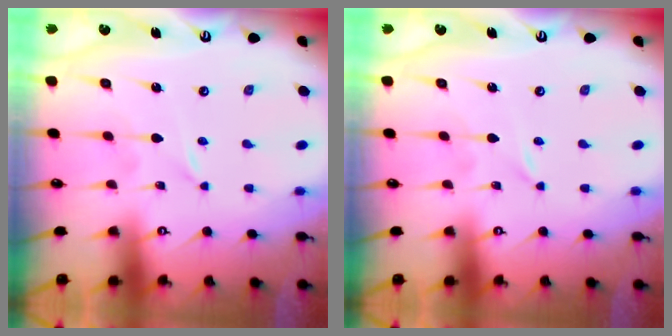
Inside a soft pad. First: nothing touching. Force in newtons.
{"total": 0.0}